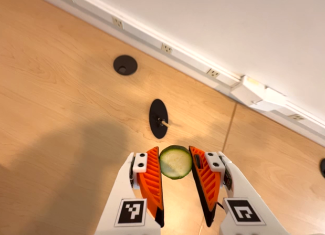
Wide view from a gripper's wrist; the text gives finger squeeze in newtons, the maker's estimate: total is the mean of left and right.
{"total": 10.0, "left": 9.9, "right": 10.1}